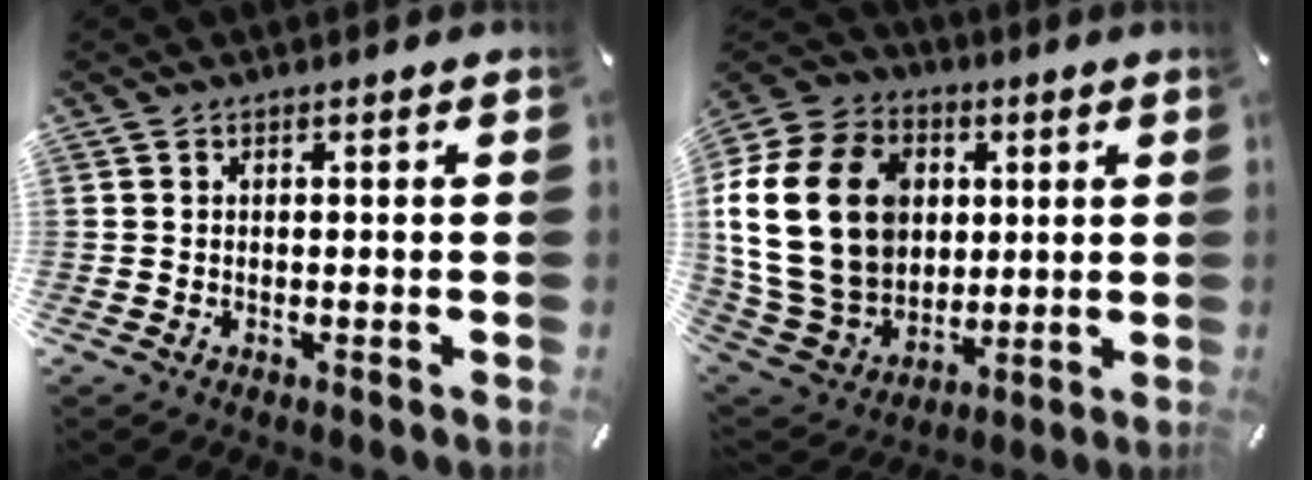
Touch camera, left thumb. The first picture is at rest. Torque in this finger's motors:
{"motor_torque": [1.77, 2.67, 1.73, -1.04, 1.05]}